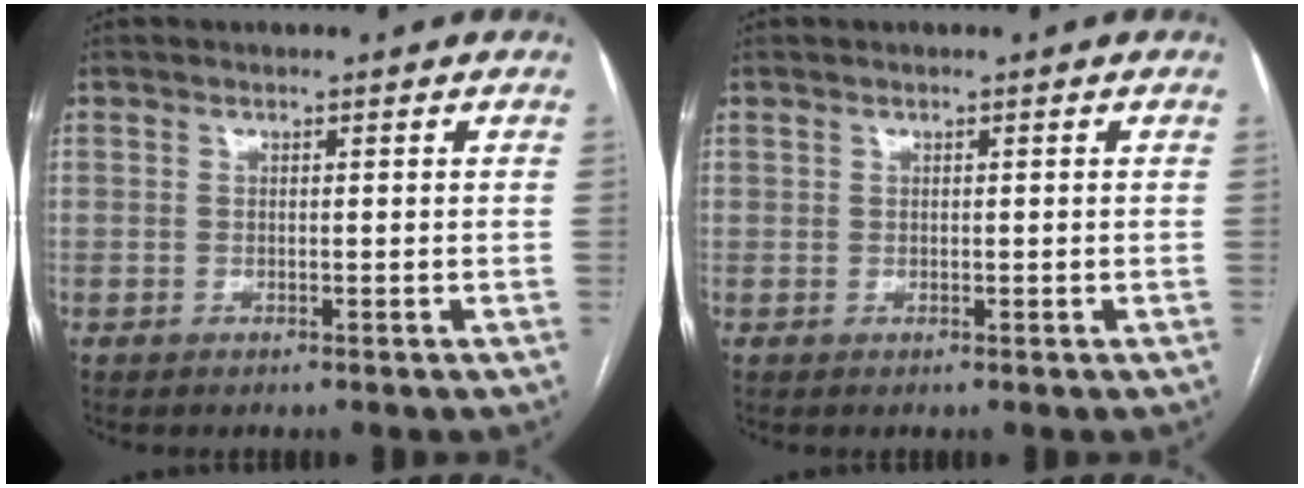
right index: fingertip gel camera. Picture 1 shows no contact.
{"total": 0.5, "force": [0.3, 0.4, 0.1], "torque": [0.007, 0.001, 0.004]}